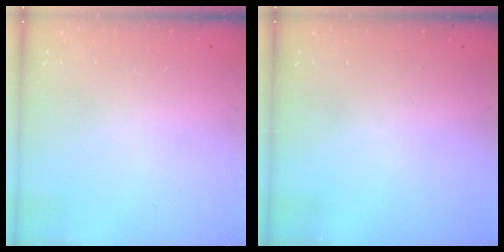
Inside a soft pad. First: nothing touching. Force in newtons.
{"total": 0.0}